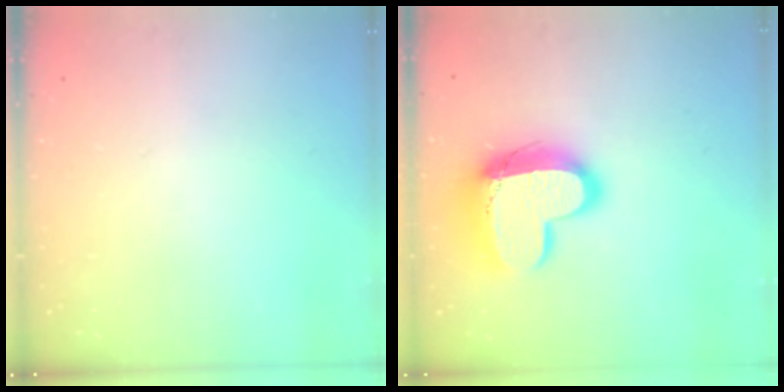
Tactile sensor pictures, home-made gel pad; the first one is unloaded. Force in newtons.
{"total": 16.7, "press": 16.7, "slide": 1.5}